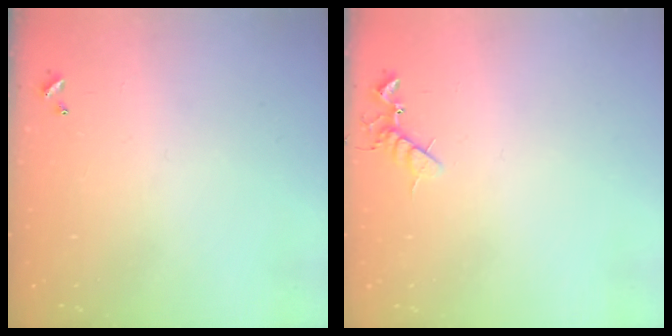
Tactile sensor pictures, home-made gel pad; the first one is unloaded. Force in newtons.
{"total": 7.0, "press": 6.9, "slide": 1.1}